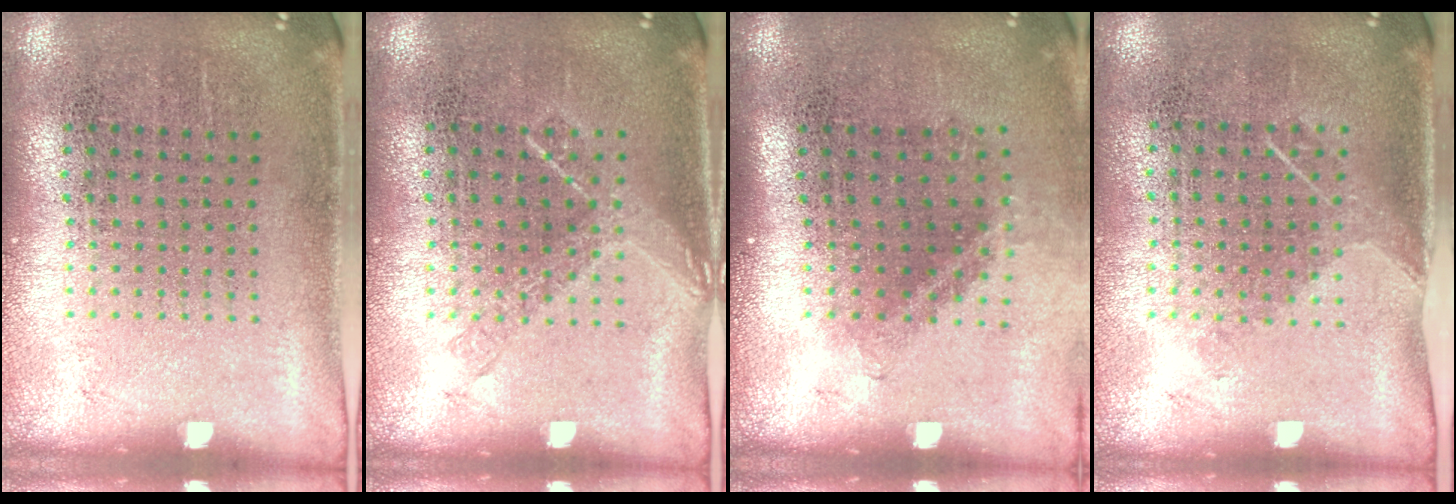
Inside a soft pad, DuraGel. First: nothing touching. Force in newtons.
{"total": 0.9, "press": 0.8, "slide": 0.3}
{"total": 1.5, "press": 1.0, "slide": 1.0}
{"total": 1.2, "press": 0.9, "slide": 0.8}